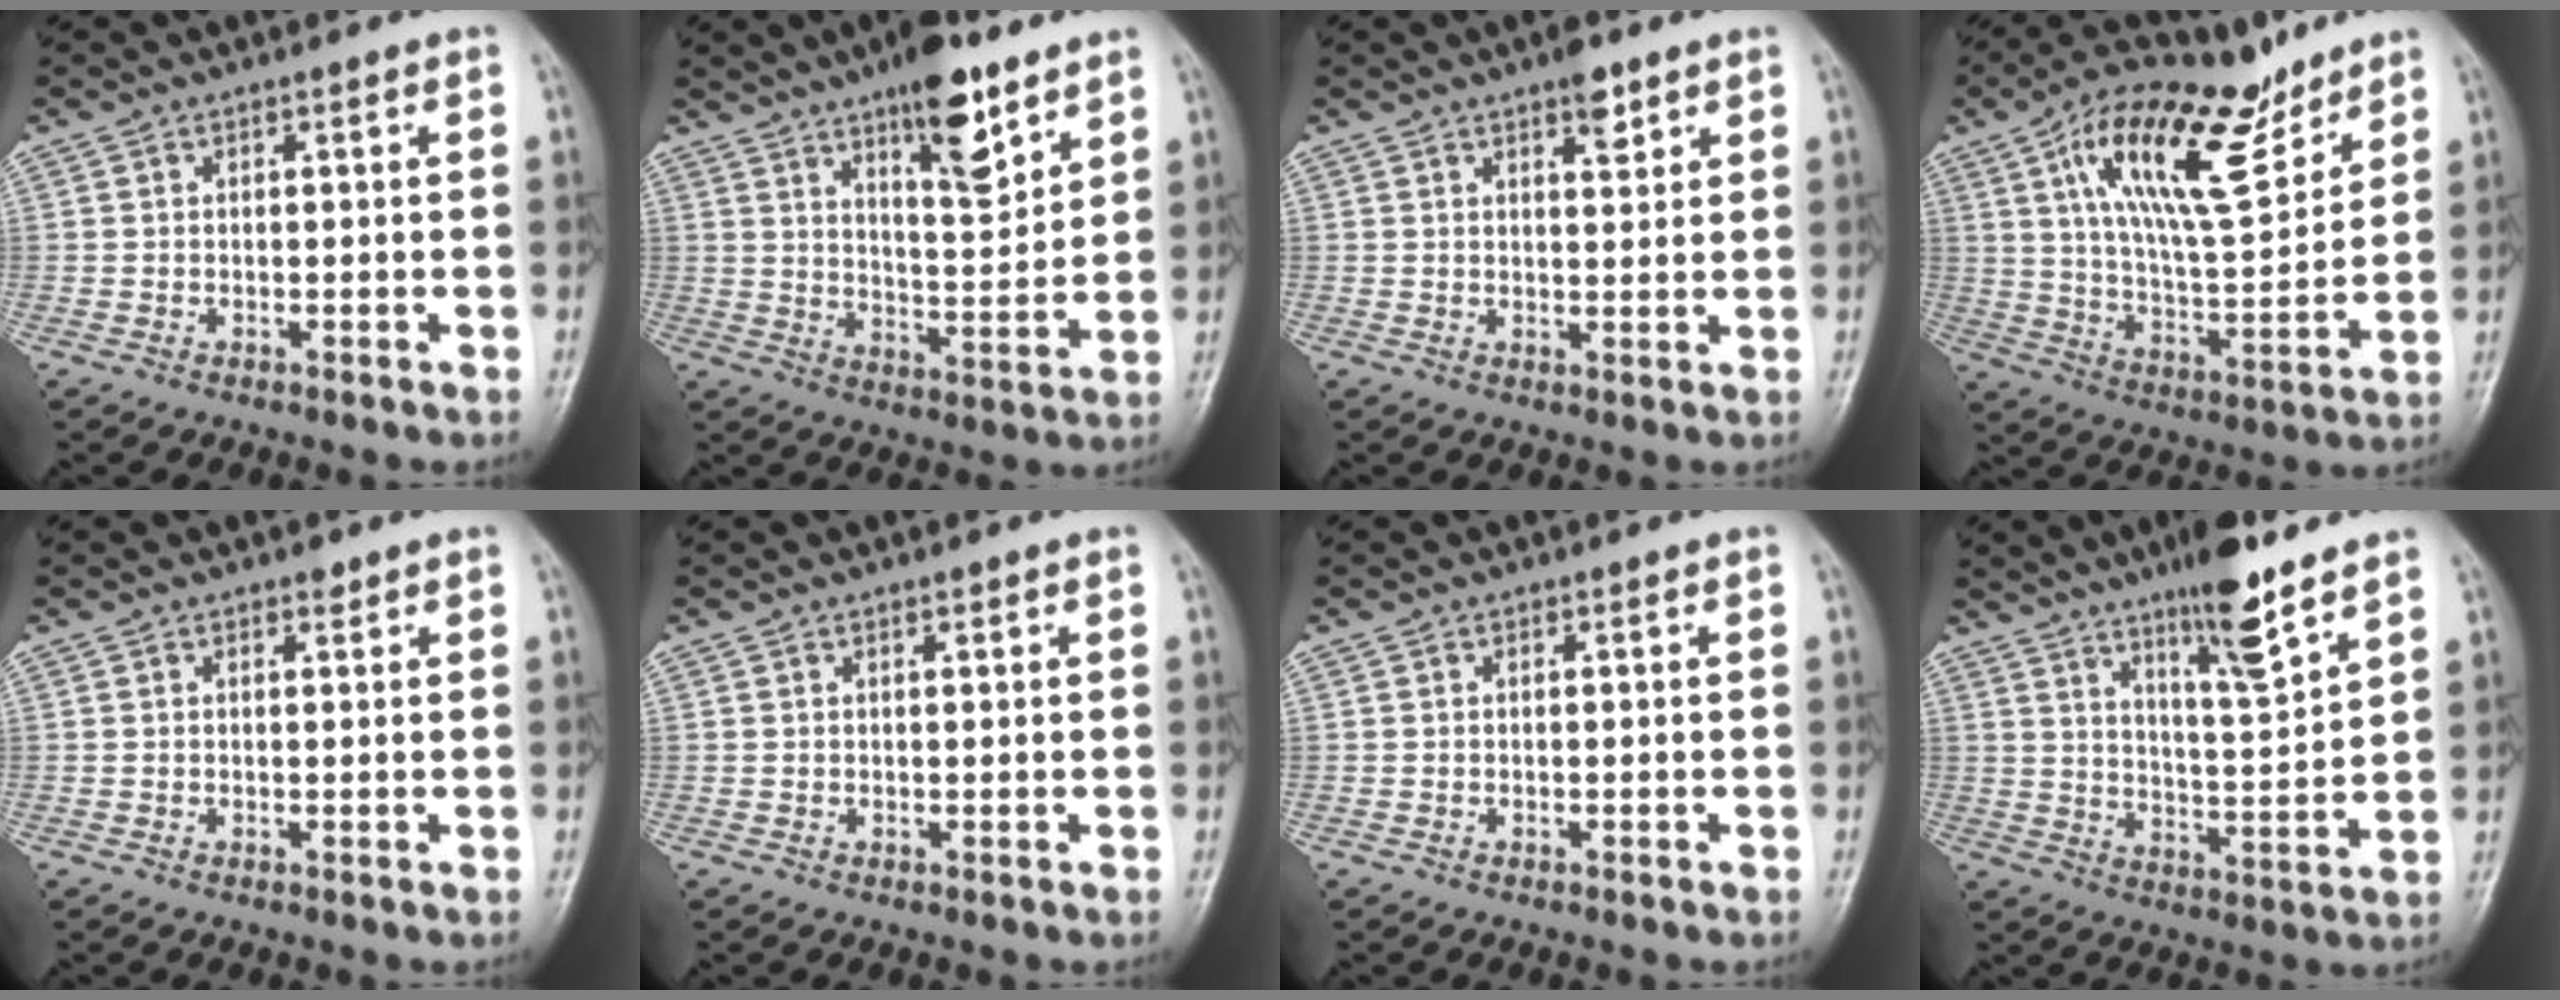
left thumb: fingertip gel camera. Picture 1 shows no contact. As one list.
[{"total": 13.0, "force": [8.1, 4.1, 9.2], "torque": [-0.118, -0.051, 0.130]}, {"total": 3.9, "force": [2.5, 1.5, 2.6], "torque": [-0.026, -0.013, 0.036]}, {"total": 19.8, "force": [11.0, 7.6, 14.6], "torque": [-0.218, -0.044, 0.199]}, {"total": 0.9, "force": [0.7, 0.4, 0.5], "torque": [-0.004, -0.003, 0.008]}, {"total": 0.7, "force": [0.5, 0.3, 0.4], "torque": [-0.005, -0.002, 0.007]}, {"total": 0.0}, {"total": 14.7, "force": [10.5, 0.7, 10.3], "torque": [-0.173, -0.063, 0.185]}]